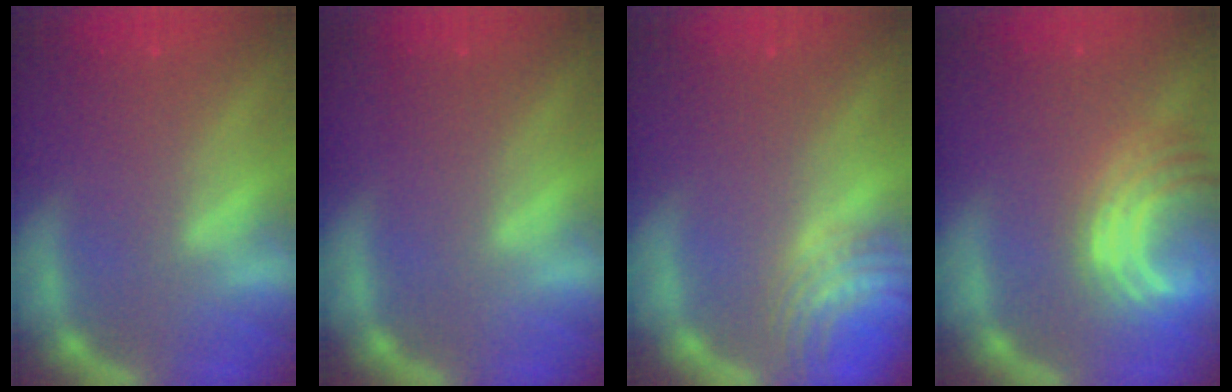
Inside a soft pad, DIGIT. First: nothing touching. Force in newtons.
{"total": 0.0}
{"total": 5.5}
{"total": 8.1}